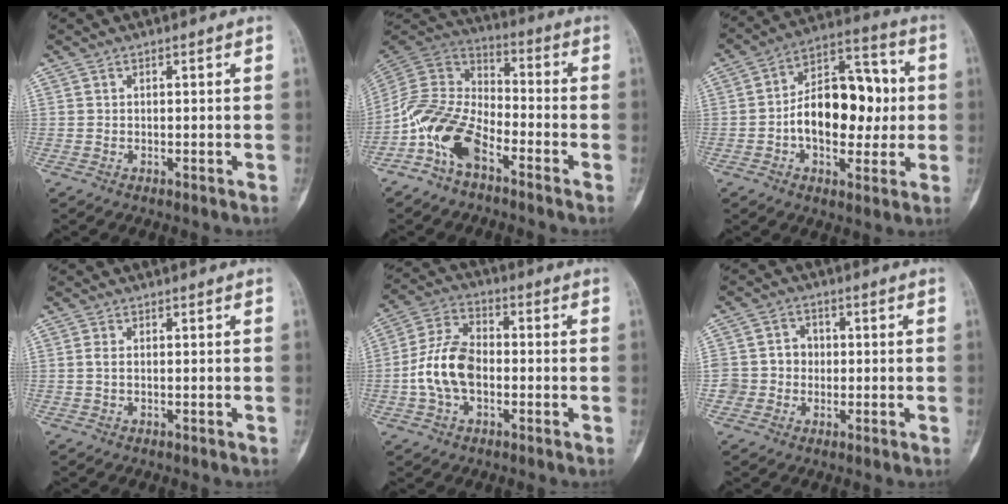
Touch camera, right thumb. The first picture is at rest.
{"total": 13.7, "force": [-6.7, 7.7, 9.2], "torque": [-0.176, 0.058, -0.141]}
{"total": 17.3, "force": [-0.7, 10.4, 13.8], "torque": [-0.174, 0.035, -0.016]}
{"total": 1.2, "force": [0.0, 0.6, 1.1], "torque": [-0.026, -0.001, 0.000]}
{"total": 11.3, "force": [-1.8, 7.1, 8.6], "torque": [-0.168, 0.031, -0.041]}
{"total": 5.8, "force": [-0.6, 5.6, 1.5], "torque": [0.005, 0.018, -0.015]}